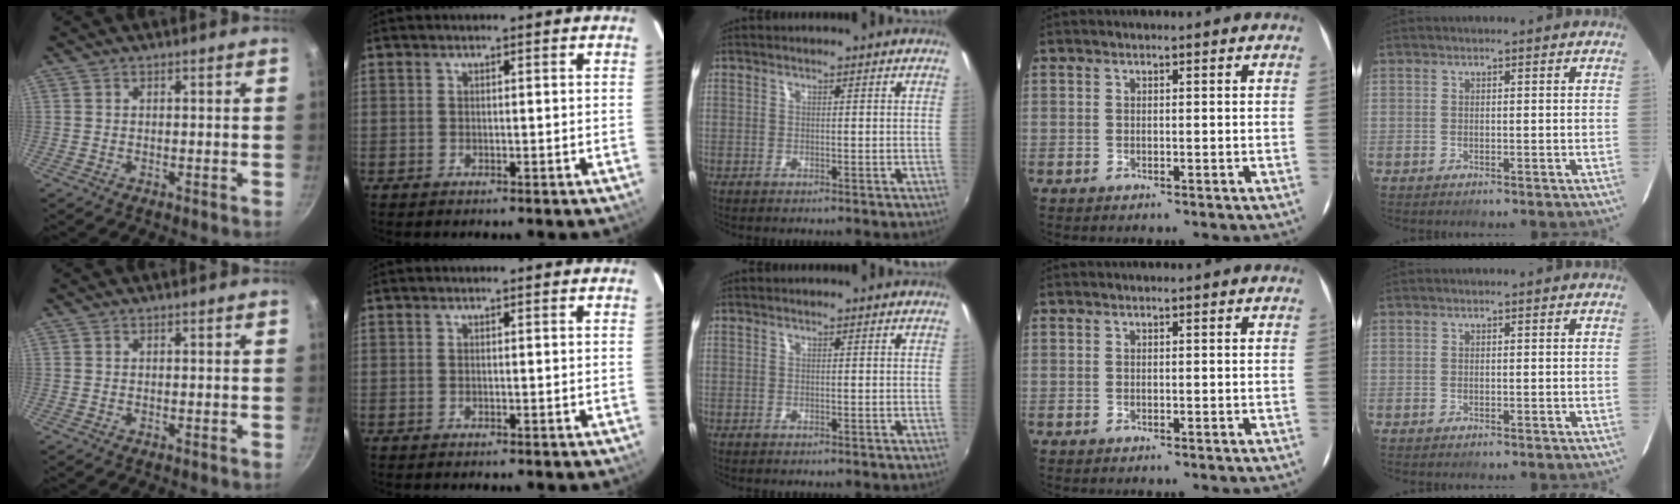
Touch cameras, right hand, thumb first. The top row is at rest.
{}